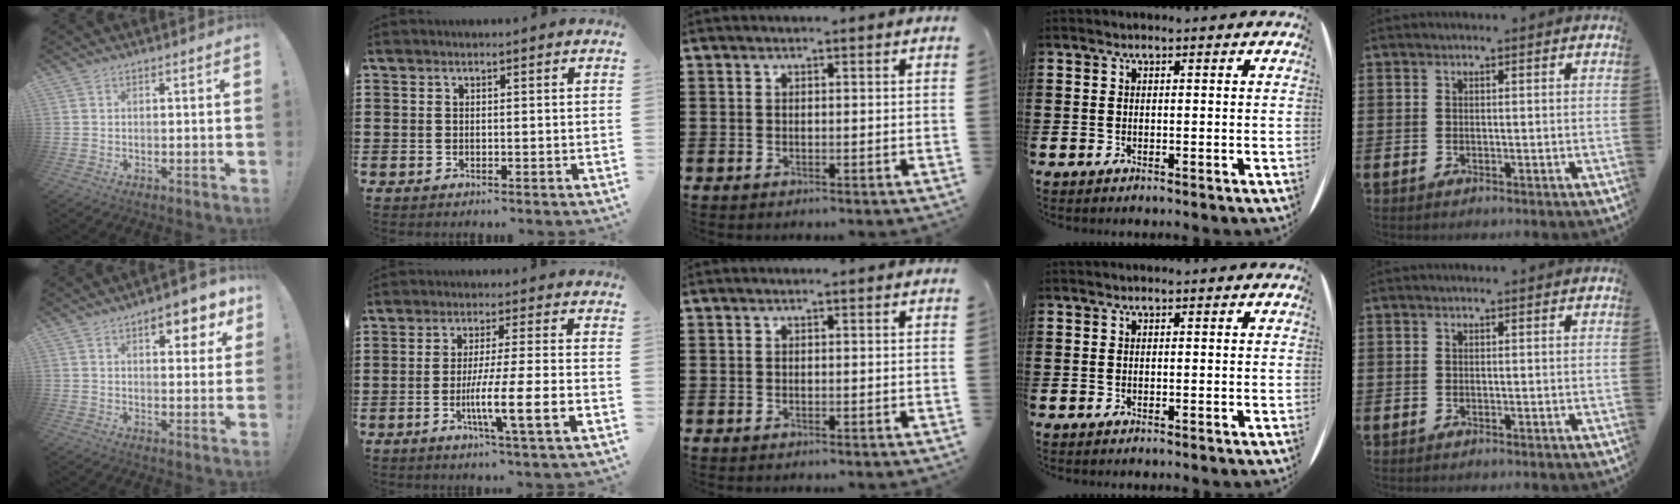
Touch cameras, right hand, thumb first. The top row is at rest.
{"thumb": {"total": 8.4, "force": [4.4, 3.6, 6.2], "torque": [-0.069, -0.020, 0.070]}, "index": {"total": 9.0, "force": [-3.0, 0.0, 8.5], "torque": [-0.154, -0.015, -0.056]}}